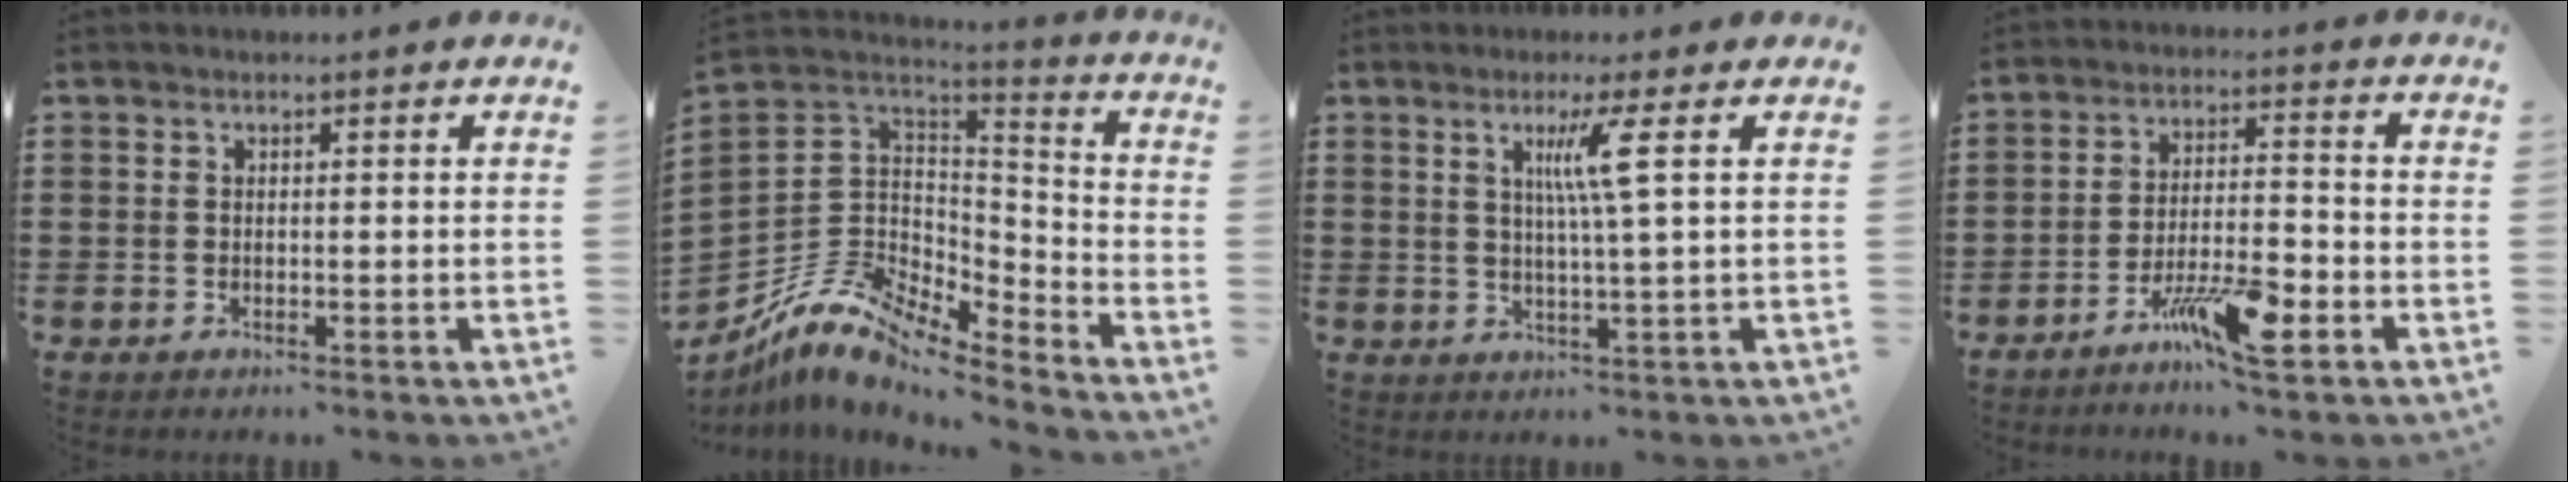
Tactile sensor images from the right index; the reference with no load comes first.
{"total": 9.7, "force": [-7.0, 4.9, 4.4], "torque": [-0.126, -0.001, -0.145]}
{"total": 5.4, "force": [1.7, -1.0, 5.0], "torque": [-0.100, -0.006, 0.021]}
{"total": 8.7, "force": [-5.0, 1.7, 6.9], "torque": [-0.134, 0.003, -0.089]}